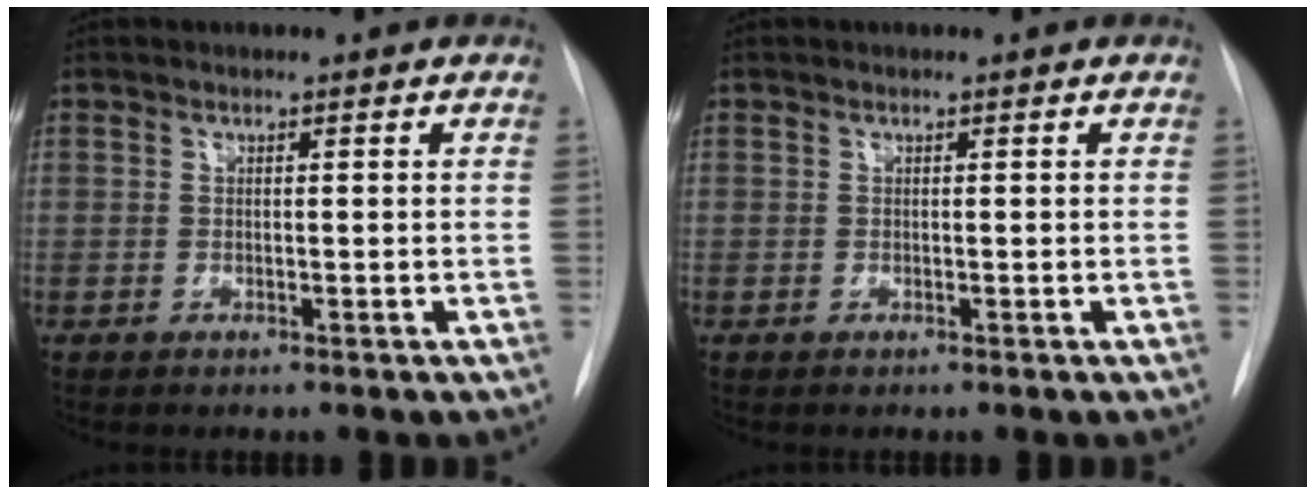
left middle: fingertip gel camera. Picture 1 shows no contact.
{"total": 0.0}